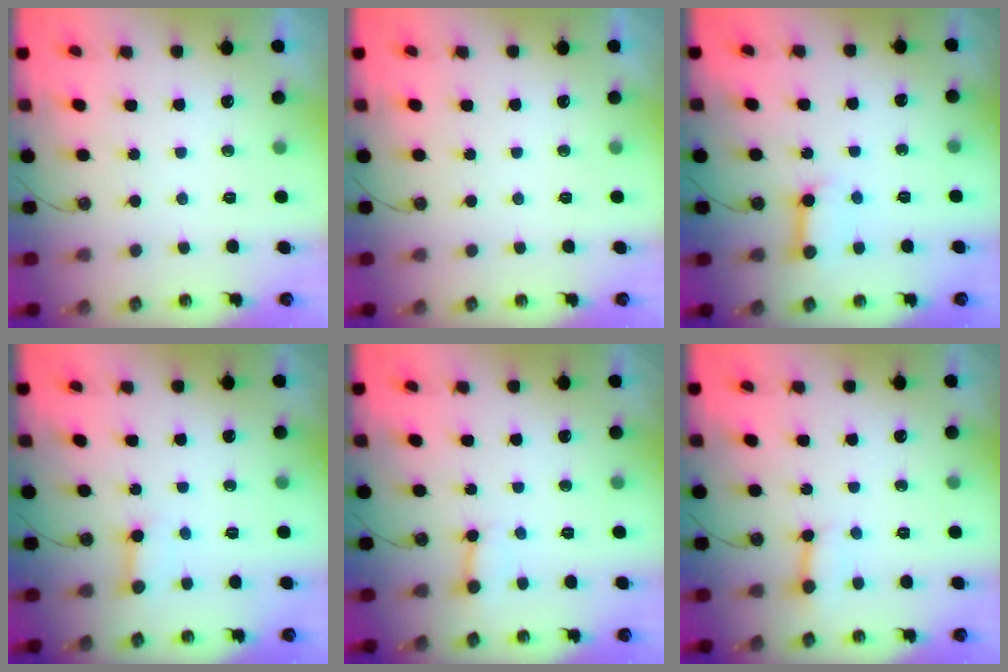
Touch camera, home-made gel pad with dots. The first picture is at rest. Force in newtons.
{"total": 0.0}
{"total": 7.0, "press": 7.0, "slide": 0.8}
{"total": 3.6, "press": 3.6, "slide": 0.4}
{"total": 2.8, "press": 2.7, "slide": 0.4}
{"total": 3.9, "press": 3.9, "slide": 0.5}